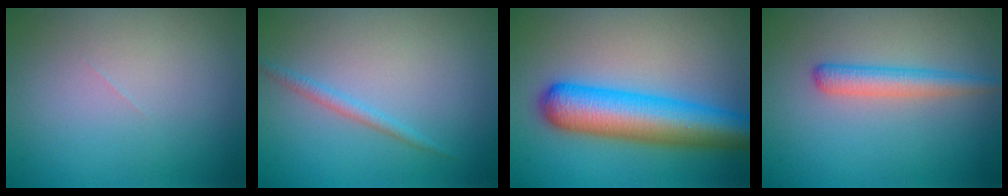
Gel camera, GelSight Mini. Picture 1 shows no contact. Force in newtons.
{"total": 1.2, "press": 1.2, "slide": 0.1}
{"total": 8.4, "press": 8.4, "slide": 0.3}
{"total": 2.5, "press": 2.5, "slide": 0.1}